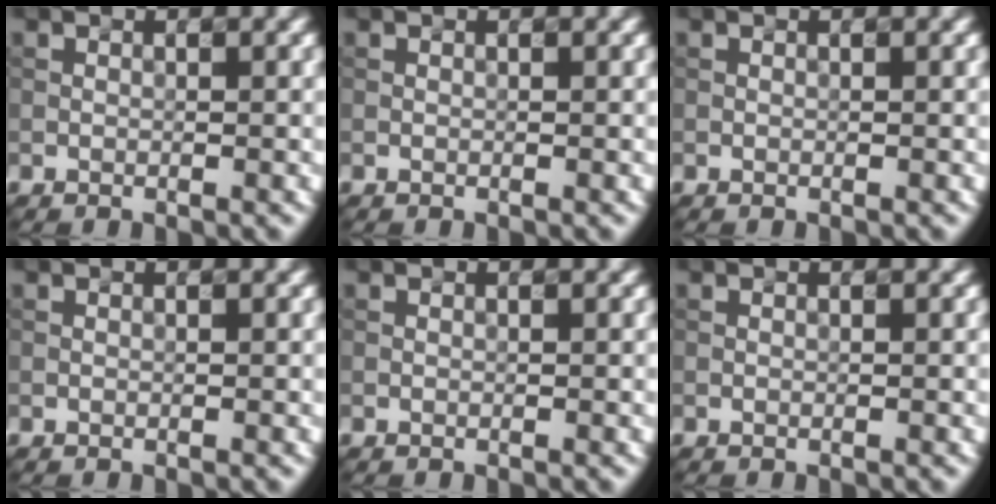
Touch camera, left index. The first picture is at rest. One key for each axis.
{"total": 0.0}
{"total": 0.0}
{"total": 0.0}
{"total": 0.0}
{"total": 0.0}